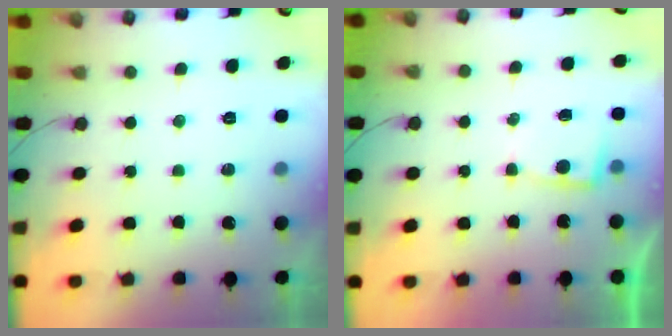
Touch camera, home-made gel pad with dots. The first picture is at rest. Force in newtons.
{"total": 3.4, "press": 3.4, "slide": 0.3}